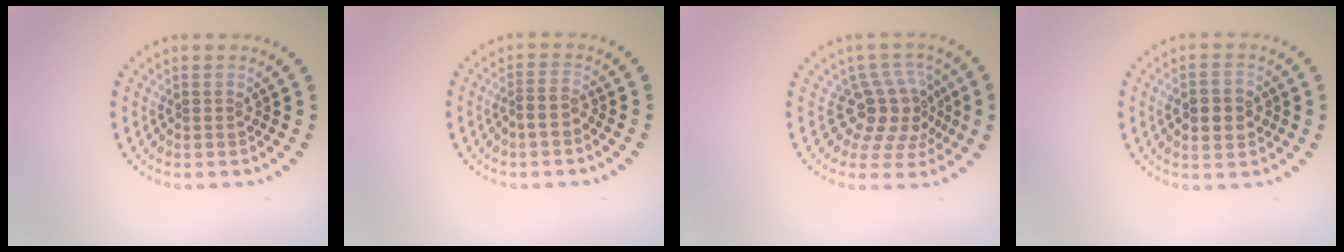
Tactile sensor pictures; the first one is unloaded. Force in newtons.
{"total": 1.5, "press": 1.2, "slide": 0.9}
{"total": 4.4, "press": 3.3, "slide": 2.9}
{"total": 4.1, "press": 4.1, "slide": 0.1}